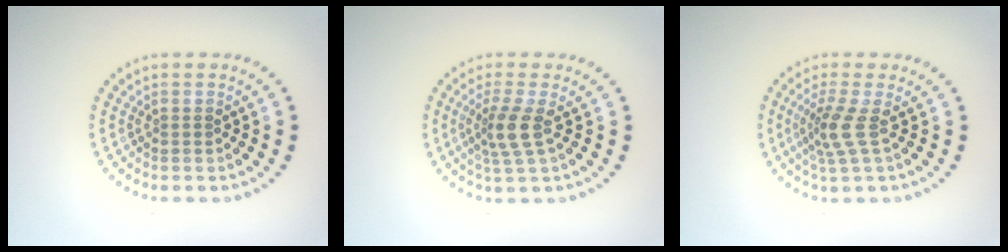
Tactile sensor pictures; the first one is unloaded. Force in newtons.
{"total": 2.7, "press": 2.1, "slide": 1.8}
{"total": 2.7, "press": 1.9, "slide": 1.9}